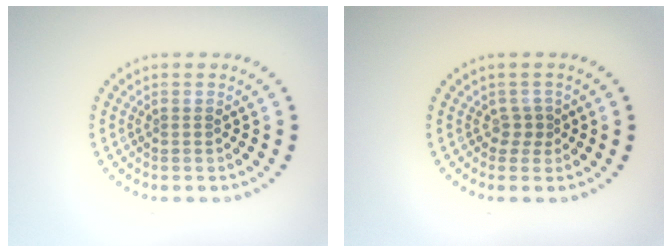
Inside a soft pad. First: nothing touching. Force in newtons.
{"total": 1.2, "press": 0.9, "slide": 0.8}